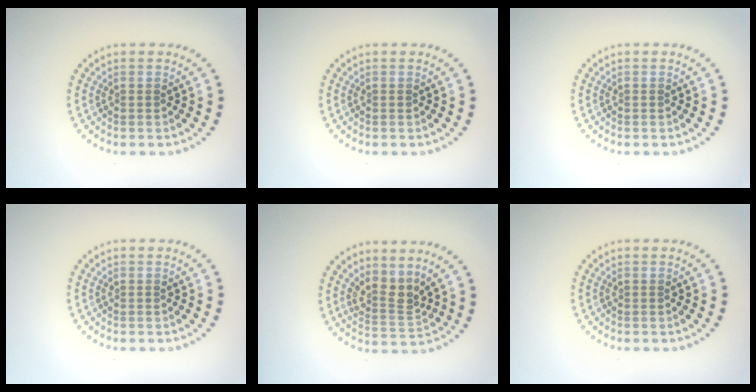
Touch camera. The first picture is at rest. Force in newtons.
{"total": 0.0}
{"total": 0.0}
{"total": 0.0}
{"total": 2.8, "press": 2.1, "slide": 1.9}
{"total": 0.0}